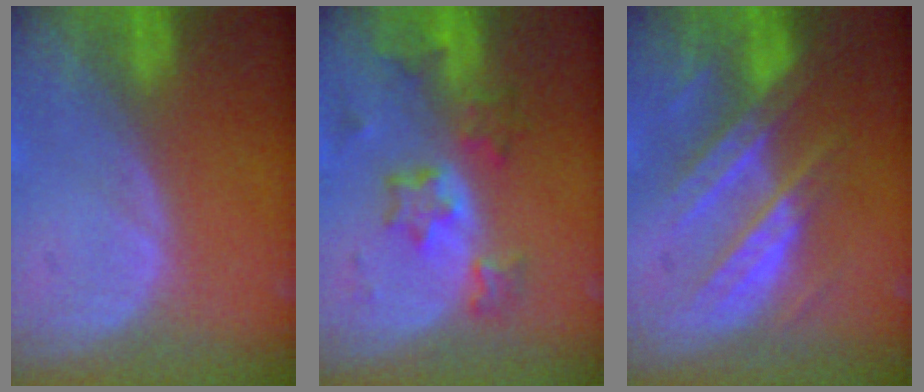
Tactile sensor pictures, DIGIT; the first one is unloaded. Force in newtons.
{"total": 7.2, "press": 6.4, "slide": 3.1}
{"total": 8.9, "press": 7.8, "slide": 4.2}